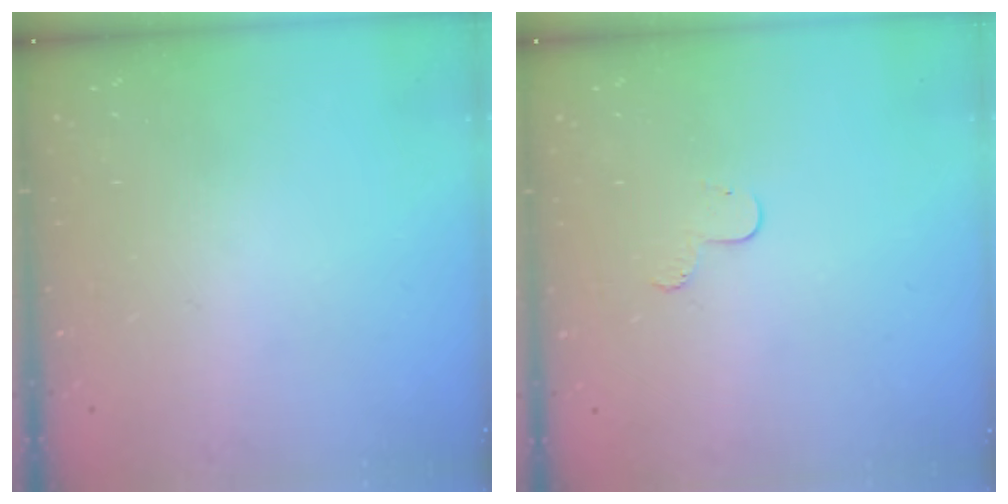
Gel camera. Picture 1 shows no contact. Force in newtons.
{"total": 4.8, "press": 4.8, "slide": 0.5}